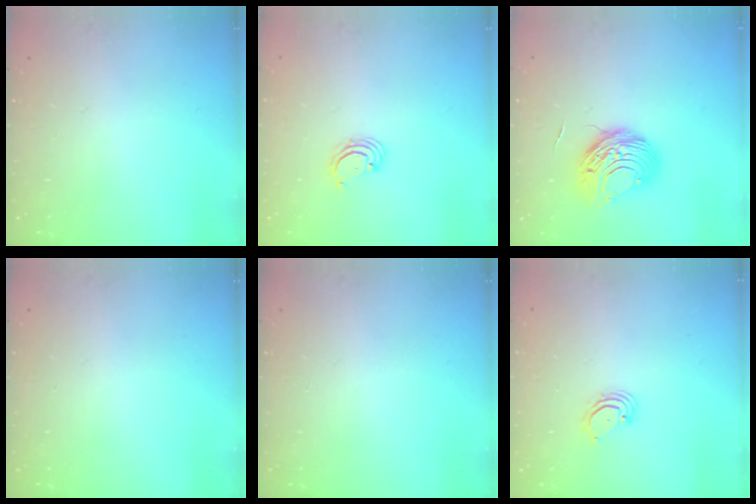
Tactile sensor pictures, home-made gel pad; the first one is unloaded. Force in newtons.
{"total": 2.8, "press": 2.8, "slide": 0.3}
{"total": 9.5, "press": 9.5, "slide": 0.7}
{"total": 0.0}
{"total": 0.0}
{"total": 3.0, "press": 3.0, "slide": 0.3}